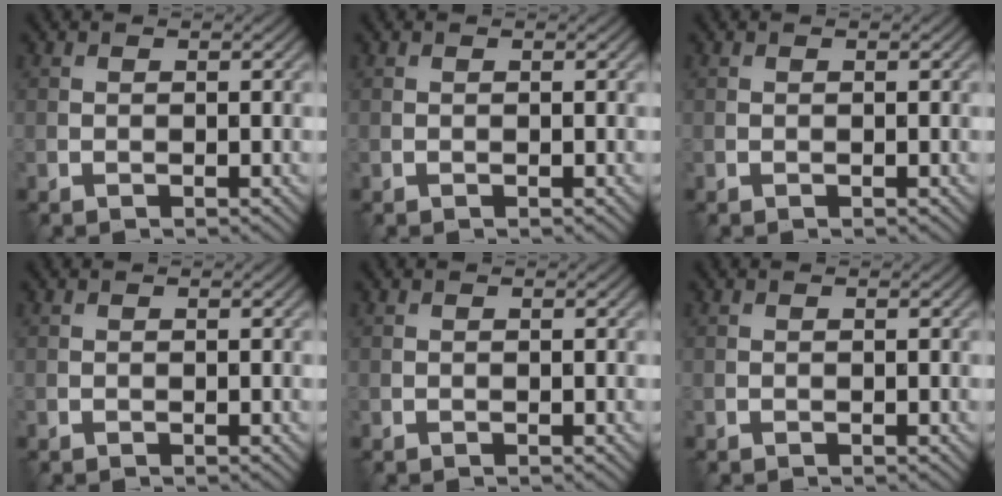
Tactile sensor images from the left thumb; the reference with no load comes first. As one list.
[{"total": 0.0}, {"total": 0.0}, {"total": 0.0}, {"total": 0.0}, {"total": 0.0}]